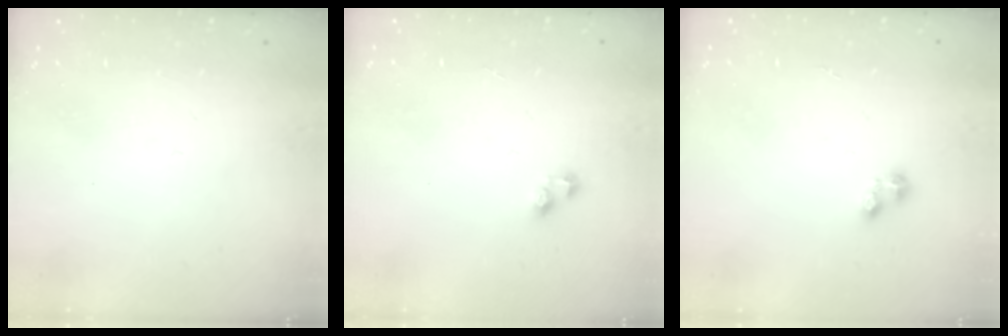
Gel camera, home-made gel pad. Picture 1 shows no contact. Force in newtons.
{"total": 2.9, "press": 2.9, "slide": 0.1}
{"total": 2.5, "press": 2.4, "slide": 0.3}